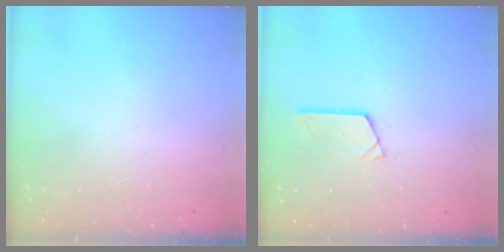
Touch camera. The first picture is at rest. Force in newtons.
{"total": 3.2, "press": 3.2, "slide": 0.3}